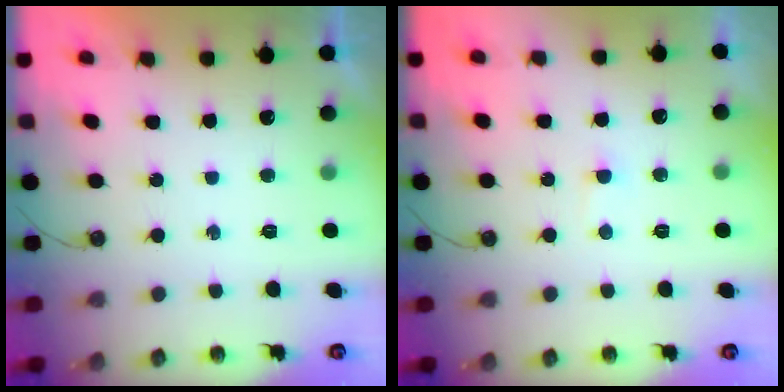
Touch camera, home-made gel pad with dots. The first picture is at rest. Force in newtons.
{"total": 1.4, "press": 1.4, "slide": 0.3}